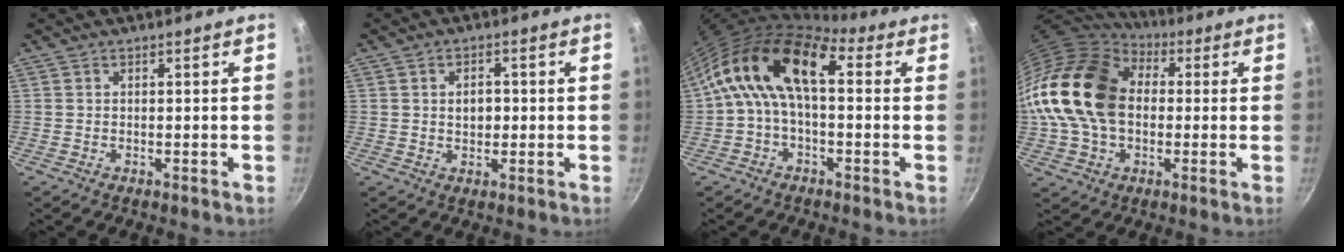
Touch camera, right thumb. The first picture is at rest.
{"total": 3.7, "force": [0.2, 2.6, 2.7], "torque": [-0.025, 0.003, 0.003]}
{"total": 14.6, "force": [2.2, 7.9, 12.1], "torque": [-0.208, 0.033, 0.018]}
{"total": 22.7, "force": [1.5, 16.2, 15.8], "torque": [-0.302, 0.043, 0.019]}